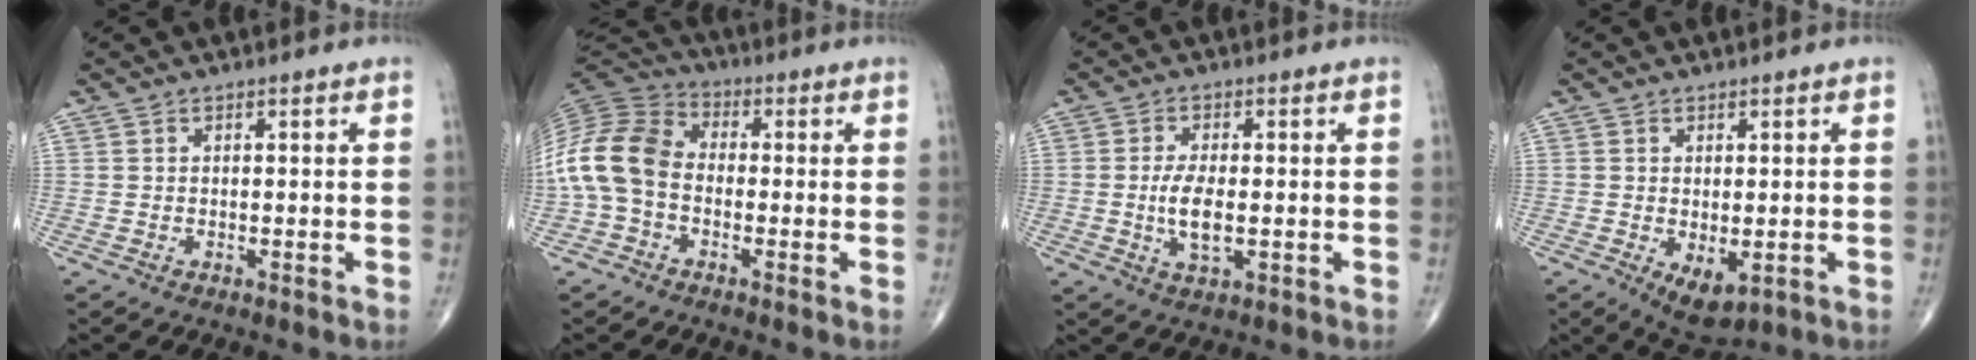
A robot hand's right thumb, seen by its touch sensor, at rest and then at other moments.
{"total": 12.8, "force": [-2.0, 9.1, 8.8], "torque": [-0.177, 0.032, -0.053]}
{"total": 6.1, "force": [-0.7, 2.7, 5.4], "torque": [-0.109, -0.007, -0.011]}
{"total": 5.5, "force": [-1.3, 2.9, 4.5], "torque": [-0.064, -0.012, -0.007]}